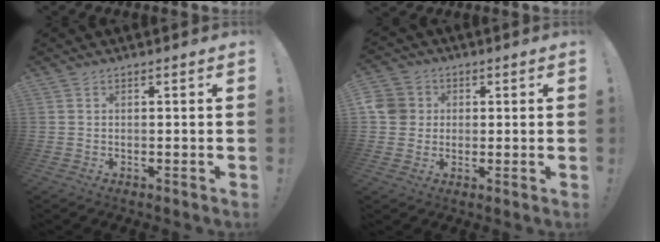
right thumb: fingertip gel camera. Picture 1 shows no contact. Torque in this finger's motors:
{"motor_torque": [0.38, 0.76, 0.13, -0.30, 0.00]}